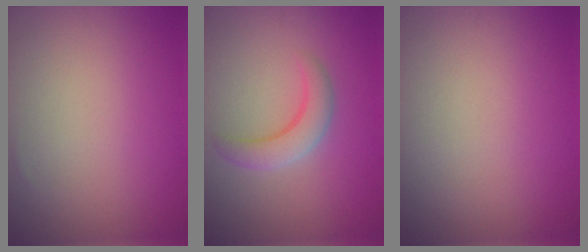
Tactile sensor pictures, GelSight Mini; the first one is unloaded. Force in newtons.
{"total": 3.0, "press": 3.0, "slide": 0.3}
{"total": 0.0}